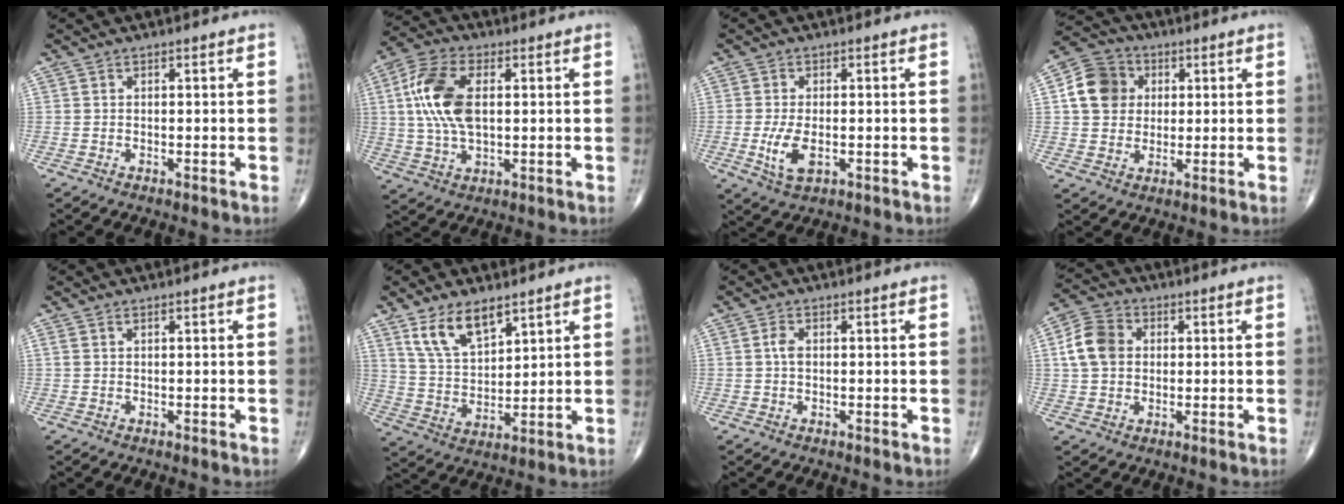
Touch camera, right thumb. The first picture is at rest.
{"total": 13.1, "force": [2.0, 6.9, 11.0], "torque": [-0.232, 0.008, 0.037]}
{"total": 5.6, "force": [-1.2, 2.7, 4.7], "torque": [-0.096, -0.008, -0.017]}
{"total": 9.7, "force": [1.9, 8.4, 4.5], "torque": [-0.063, 0.005, 0.024]}
{"total": 0.9, "force": [0.5, 0.4, 0.7], "torque": [-0.020, 0.012, 0.014]}
{"total": 10.0, "force": [6.3, 4.6, 6.2], "torque": [-0.102, -0.033, 0.130]}
{"total": 1.9, "force": [0.2, 1.1, 1.6], "torque": [-0.033, 0.004, 0.002]}
{"total": 8.1, "force": [1.2, 6.3, 4.9], "torque": [-0.086, 0.013, 0.016]}